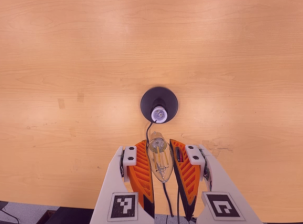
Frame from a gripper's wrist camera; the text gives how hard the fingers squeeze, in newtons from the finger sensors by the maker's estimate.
{"total": 18.1, "left": 20.1, "right": 16.1}